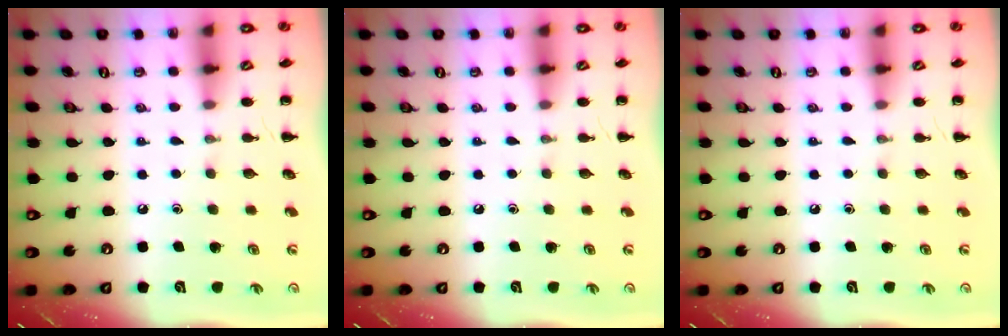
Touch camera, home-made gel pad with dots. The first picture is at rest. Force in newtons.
{"total": 0.0}
{"total": 0.0}